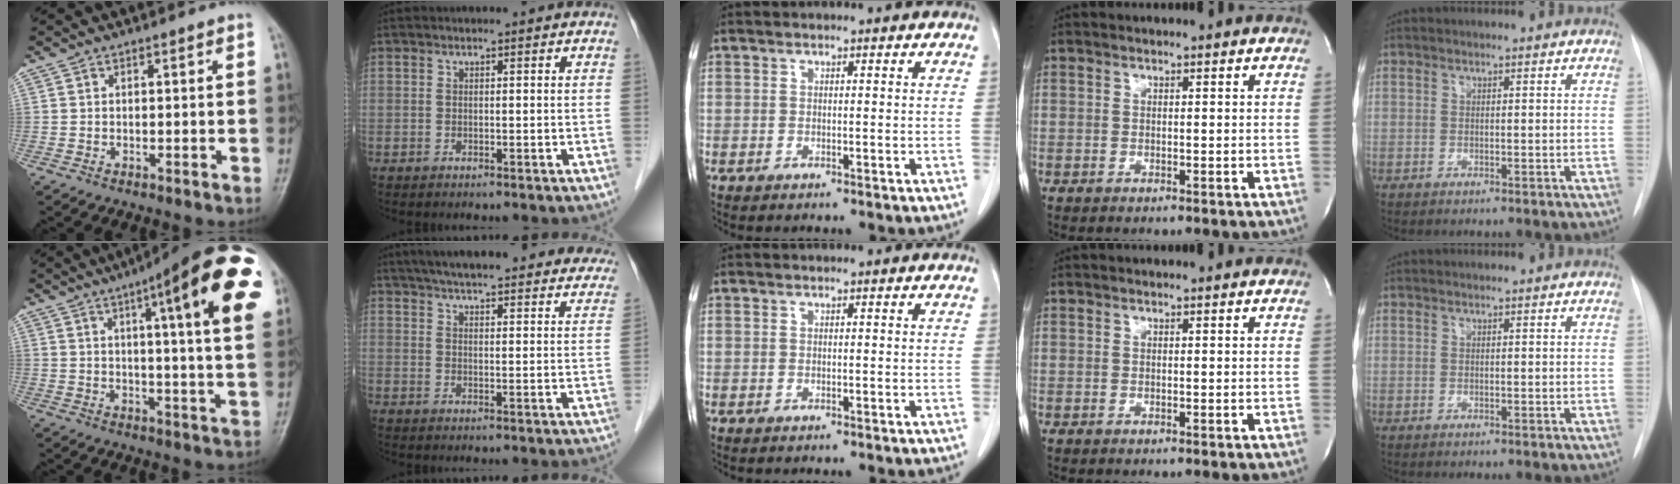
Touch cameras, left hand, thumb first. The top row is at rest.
{"thumb": {"total": 23.7, "force": [9.3, 4.3, 21.4], "torque": [-0.250, -0.009, 0.116]}, "index": {"total": 29.0, "force": [25.9, 5.1, 11.9], "torque": [-0.186, -0.024, 0.311]}}